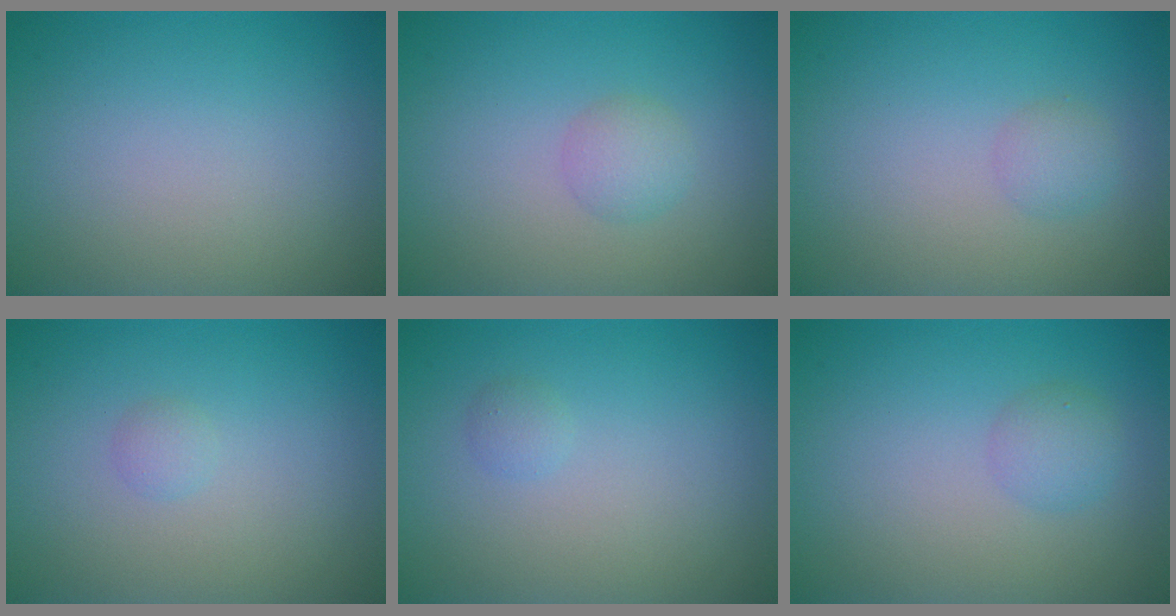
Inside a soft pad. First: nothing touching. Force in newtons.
{"total": 1.5, "press": 1.5, "slide": 0.0}
{"total": 1.3, "press": 1.3, "slide": 0.0}
{"total": 0.8, "press": 0.8, "slide": 0.1}
{"total": 0.8, "press": 0.8, "slide": 0.0}
{"total": 1.6, "press": 1.6, "slide": 0.1}